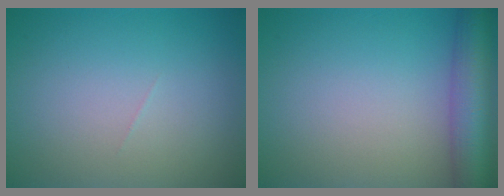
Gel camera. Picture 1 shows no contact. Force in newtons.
{"total": 6.7, "press": 6.7, "slide": 0.4}